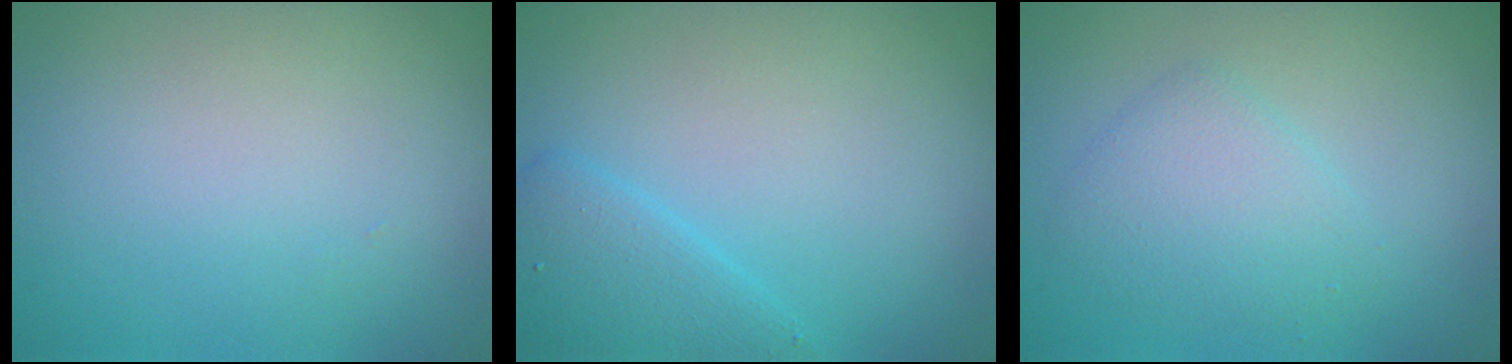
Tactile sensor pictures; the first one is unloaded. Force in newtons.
{"total": 2.9, "press": 2.9, "slide": 0.2}
{"total": 2.8, "press": 2.8, "slide": 0.1}